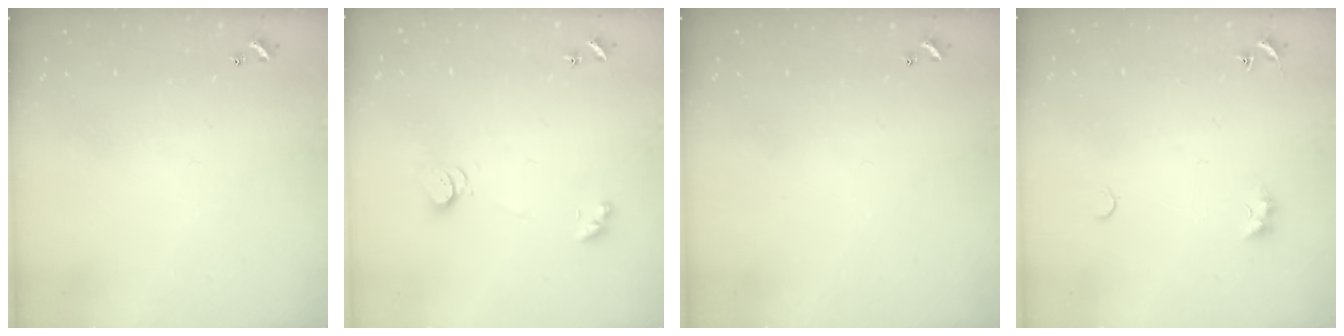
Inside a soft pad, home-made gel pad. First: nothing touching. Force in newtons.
{"total": 3.3, "press": 3.3, "slide": 0.3}
{"total": 0.0}
{"total": 1.9, "press": 1.9, "slide": 0.5}